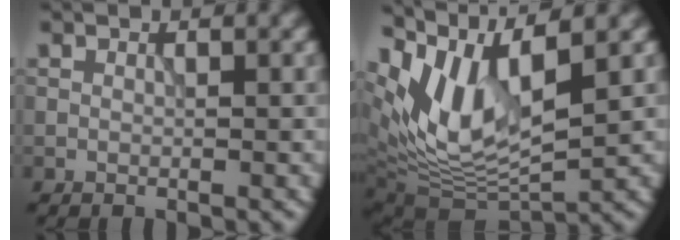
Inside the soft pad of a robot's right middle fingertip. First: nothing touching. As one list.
[{"total": 9.3, "force": [3.1, 3.8, 7.8], "torque": [-0.161, -0.005, 0.060]}]